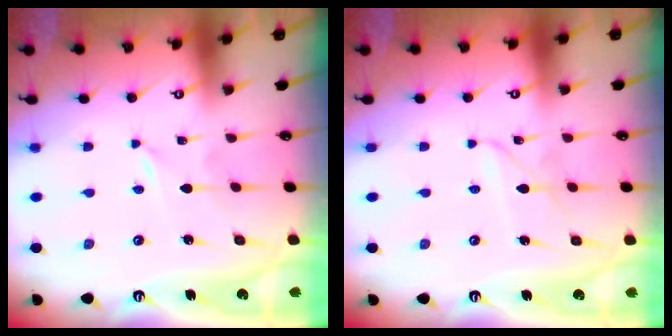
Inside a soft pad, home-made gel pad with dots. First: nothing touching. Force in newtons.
{"total": 2.5, "press": 2.4, "slide": 0.3}